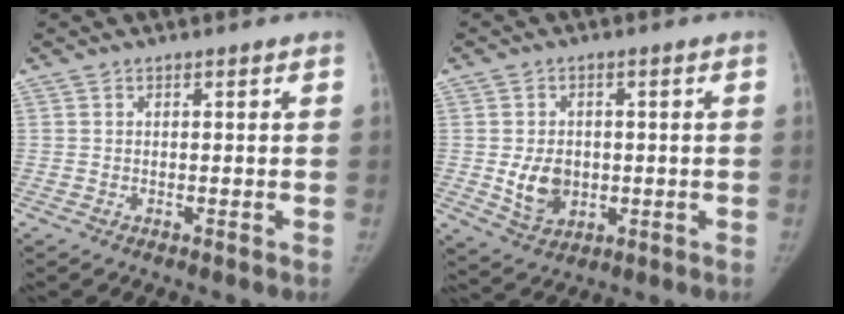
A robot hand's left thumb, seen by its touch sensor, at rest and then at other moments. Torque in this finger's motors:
{"motor_torque": [0.20, 1.46, 0.63, -0.74, 0.26]}